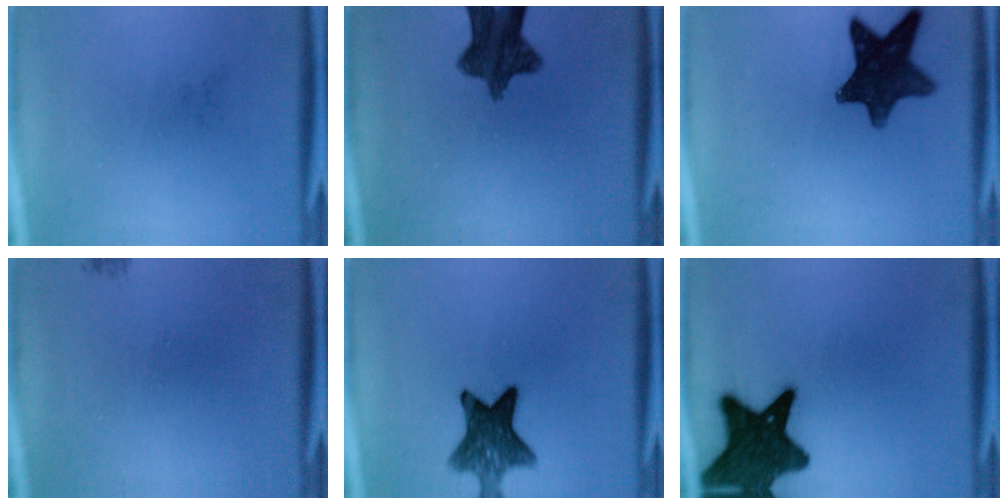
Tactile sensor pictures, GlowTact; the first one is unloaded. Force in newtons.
{"total": 10.3}
{"total": 12.4}
{"total": 0.7}
{"total": 10.0}
{"total": 15.3}